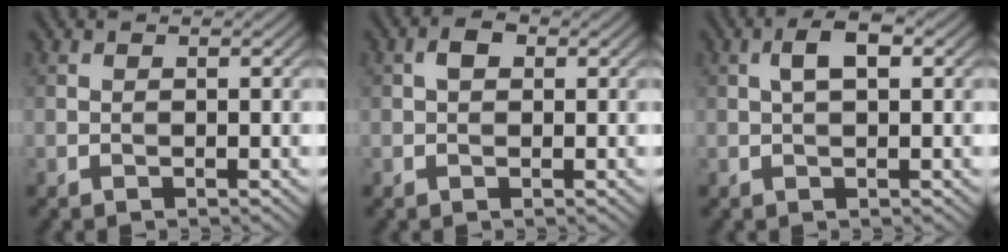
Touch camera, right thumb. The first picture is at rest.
{"total": 2.0, "force": [0.5, 1.4, 1.4], "torque": [-0.027, 0.005, 0.003]}
{"total": 3.4, "force": [0.9, 1.3, 3.0], "torque": [-0.057, 0.009, 0.012]}